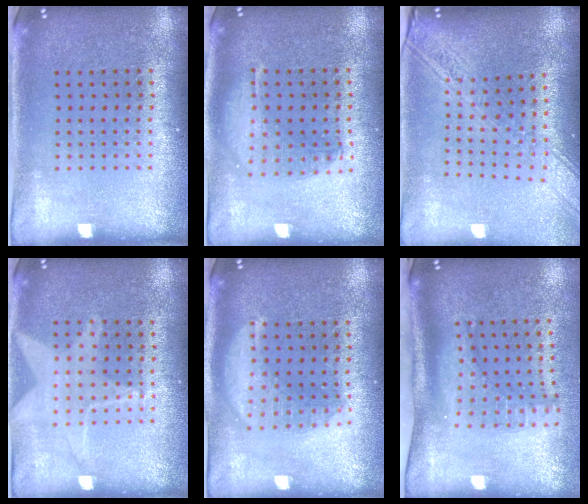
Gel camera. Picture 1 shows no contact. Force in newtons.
{"total": 1.3, "press": 1.3, "slide": 0.4}
{"total": 2.3, "press": 1.9, "slide": 1.3}
{"total": 1.4, "press": 1.4, "slide": 0.5}
{"total": 2.1, "press": 2.1, "slide": 0.1}
{"total": 2.1, "press": 1.4, "slide": 1.6}